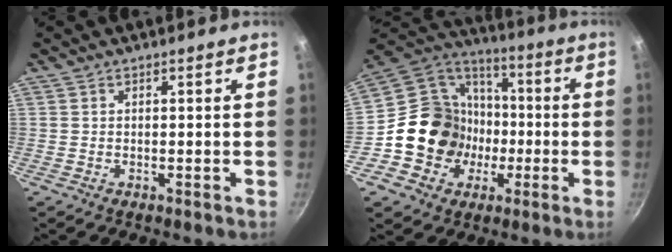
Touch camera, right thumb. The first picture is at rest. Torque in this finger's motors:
{"motor_torque": [1.99, 1.71, 0.52, -0.96, 0.07]}